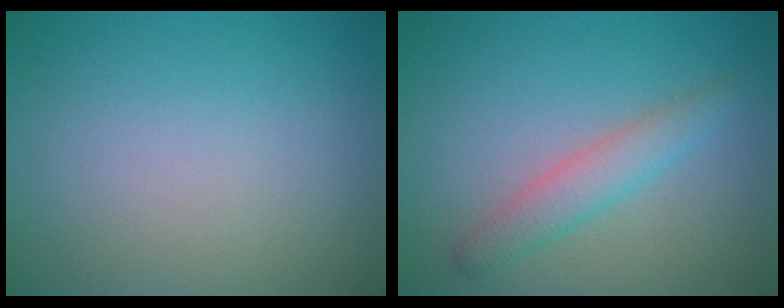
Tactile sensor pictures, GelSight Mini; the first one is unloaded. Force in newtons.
{"total": 2.7, "press": 2.7, "slide": 0.0}